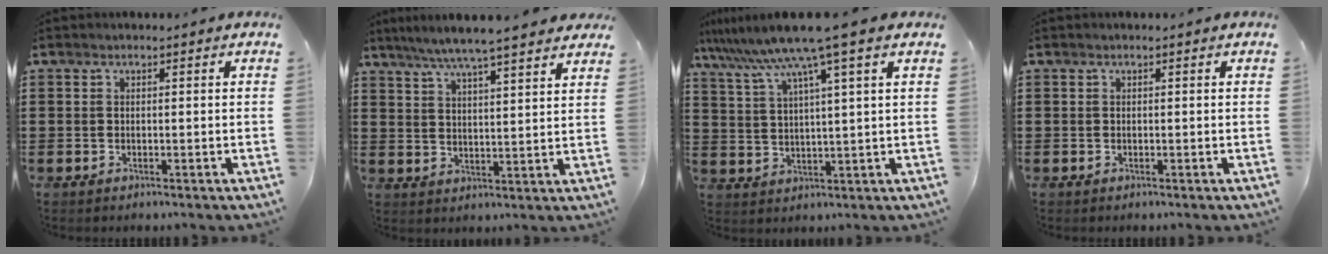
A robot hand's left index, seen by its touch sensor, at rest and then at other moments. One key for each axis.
{"total": 6.2, "fx": 5.4, "fy": -0.2, "fz": 2.9, "tx": -0.073, "ty": -0.022, "tz": 0.094}
{"total": 9.1, "fx": 6.6, "fy": -0.9, "fz": 6.1, "tx": -0.140, "ty": -0.033, "tz": 0.110}
{"total": 0.0}